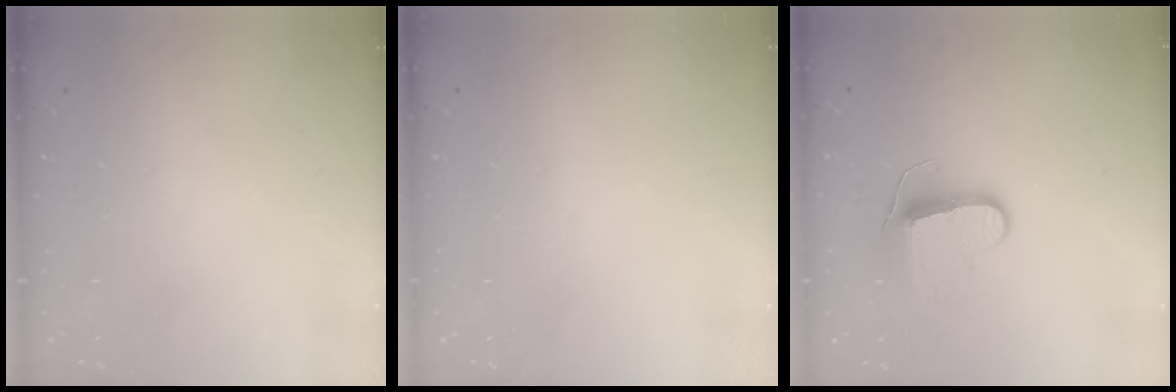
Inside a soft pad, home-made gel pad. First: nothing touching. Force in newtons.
{"total": 0.0}
{"total": 9.9, "press": 9.9, "slide": 0.2}